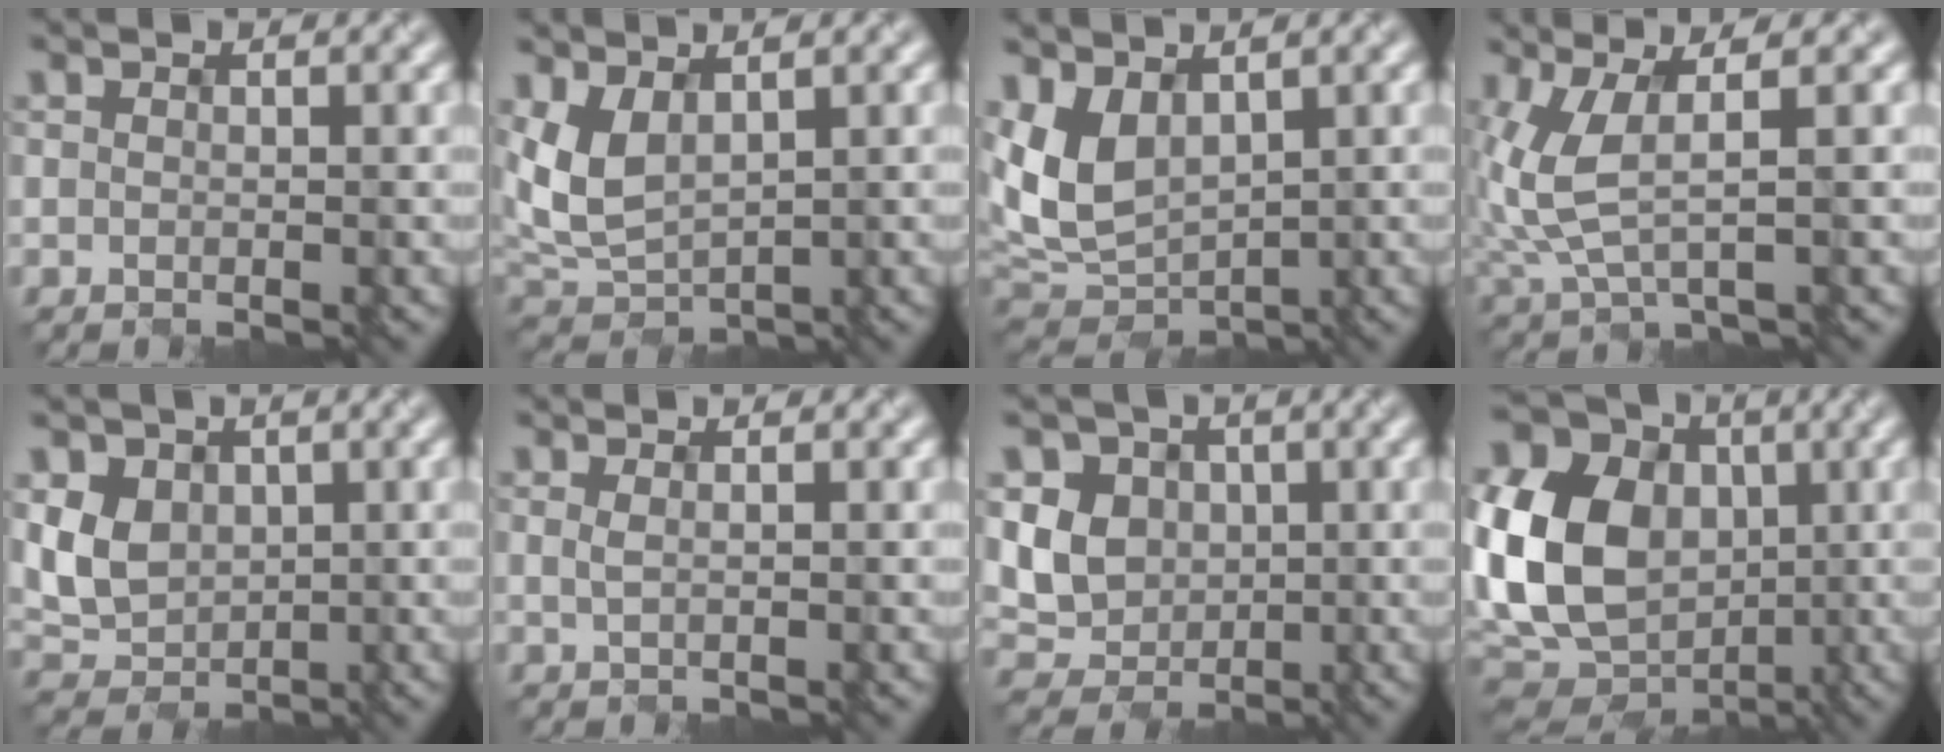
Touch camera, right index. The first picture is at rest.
{"total": 4.1, "force": [1.3, 2.5, 3.0], "torque": [-0.076, -0.004, 0.029]}
{"total": 5.6, "force": [1.6, 3.7, 3.9], "torque": [-0.093, -0.005, 0.031]}
{"total": 4.6, "force": [0.8, 1.9, 4.2], "torque": [-0.115, -0.005, 0.023]}
{"total": 4.5, "force": [0.6, 3.7, 2.5], "torque": [-0.057, -0.001, 0.009]}
{"total": 0.8, "force": [0.3, 0.3, 0.7], "torque": [-0.008, 0.000, 0.003]}
{"total": 6.2, "force": [0.7, 5.3, 3.2], "torque": [-0.074, 0.010, 0.005]}
{"total": 15.3, "force": [-0.3, 11.8, 9.7], "torque": [-0.219, 0.004, -0.009]}